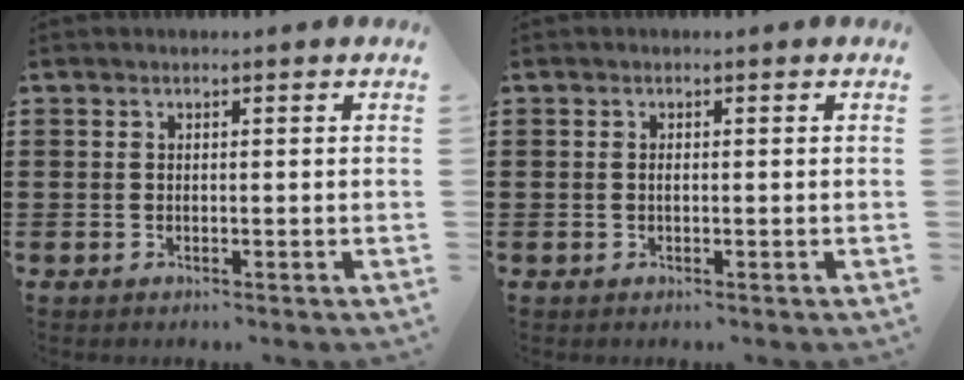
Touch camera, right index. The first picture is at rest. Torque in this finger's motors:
{"motor_torque": [2.14, 0.00, 0.05, 0.03]}